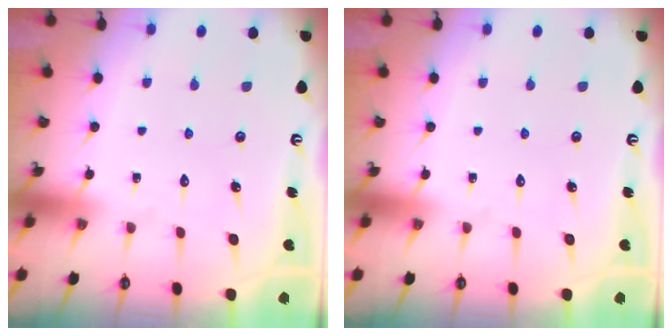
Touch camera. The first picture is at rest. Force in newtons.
{"total": 0.0}